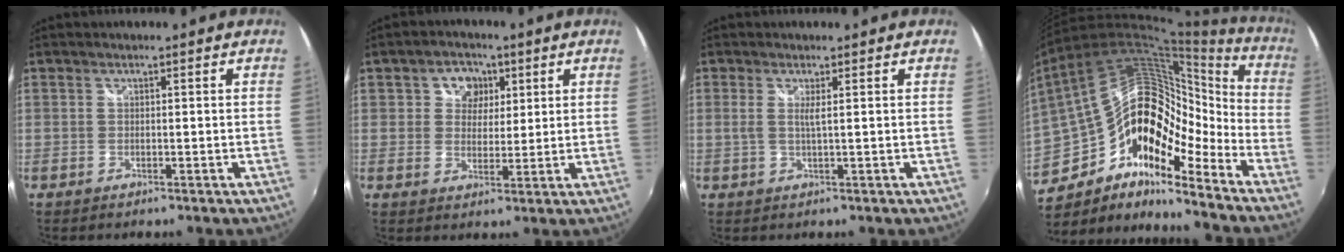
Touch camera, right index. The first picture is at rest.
{"total": 5.8, "force": [2.0, 5.0, 2.2], "torque": [-0.031, 0.009, 0.029]}
{"total": 1.9, "force": [0.4, -0.3, 1.8], "torque": [-0.036, -0.005, 0.005]}
{"total": 22.8, "force": [-10.7, 12.6, 15.7], "torque": [-0.292, -0.004, -0.203]}